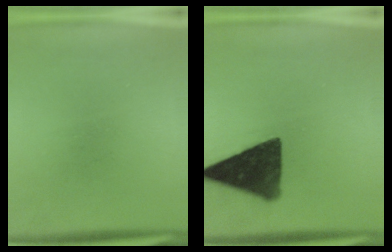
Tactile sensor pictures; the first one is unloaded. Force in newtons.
{"total": 13.2}